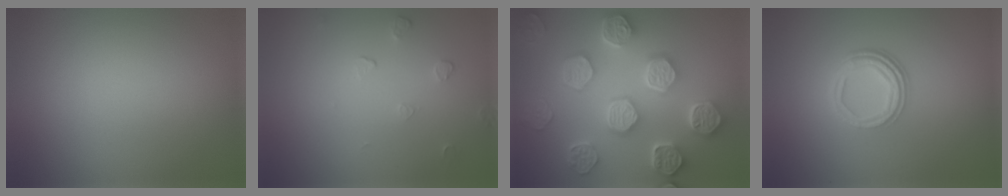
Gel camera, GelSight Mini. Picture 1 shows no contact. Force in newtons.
{"total": 0.9, "press": 0.6, "slide": 0.7}
{"total": 8.0, "press": 6.7, "slide": 4.4}
{"total": 3.6, "press": 2.6, "slide": 2.4}